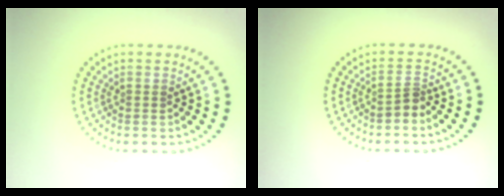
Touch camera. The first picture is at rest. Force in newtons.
{"total": 1.2, "press": 0.7, "slide": 1.0}